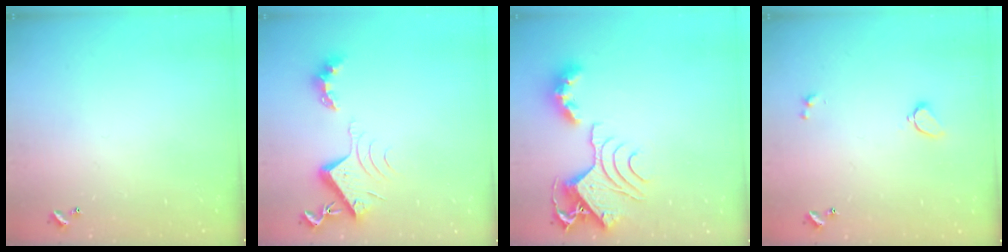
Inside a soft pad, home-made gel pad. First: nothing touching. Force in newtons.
{"total": 8.8, "press": 8.7, "slide": 1.1}
{"total": 11.3, "press": 11.2, "slide": 1.3}
{"total": 1.5, "press": 1.4, "slide": 0.4}